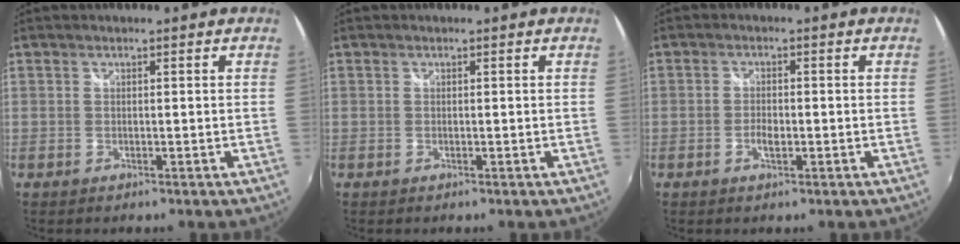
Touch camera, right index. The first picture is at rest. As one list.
[{"total": 0.0}, {"total": 2.4, "force": [-0.9, 1.1, 1.9], "torque": [-0.040, -0.002, -0.016]}]